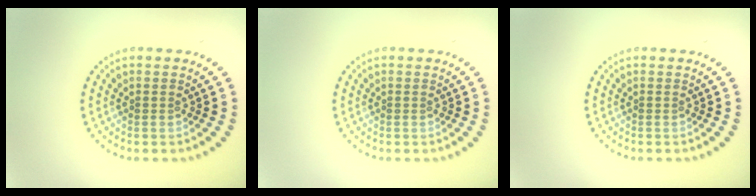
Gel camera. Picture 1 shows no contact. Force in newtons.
{"total": 0.0}
{"total": 0.0}